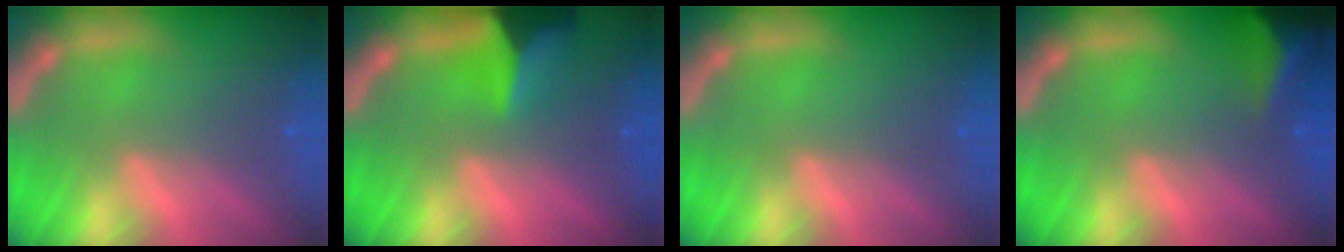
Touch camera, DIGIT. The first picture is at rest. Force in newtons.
{"total": 6.5}
{"total": 0.0}
{"total": 7.5}